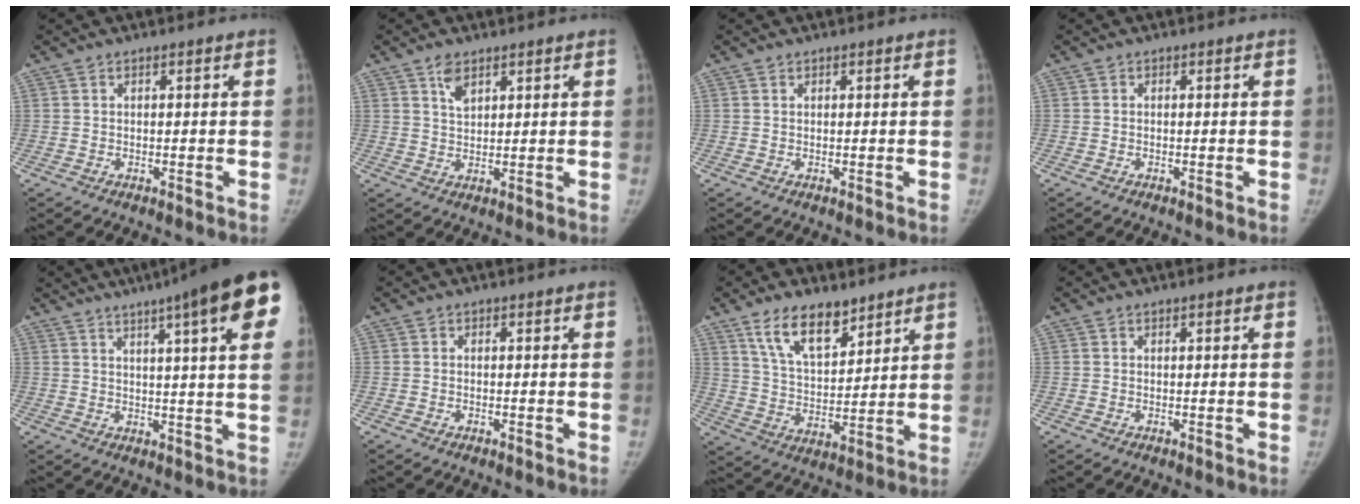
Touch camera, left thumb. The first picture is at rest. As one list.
[{"total": 3.5, "force": [2.2, 1.9, 2.0], "torque": [-0.026, -0.011, 0.044]}, {"total": 0.0}, {"total": 0.0}, {"total": 20.4, "force": [11.1, 2.7, 16.9], "torque": [-0.226, -0.010, 0.127]}, {"total": 0.5, "force": [-0.3, 0.4, 0.1], "torque": [0.000, 0.003, -0.007]}, {"total": 11.7, "force": [7.9, 5.3, 6.8], "torque": [-0.095, -0.049, 0.150]}, {"total": 0.5, "force": [0.1, 0.1, 0.5], "torque": [-0.009, 0.001, 0.001]}]